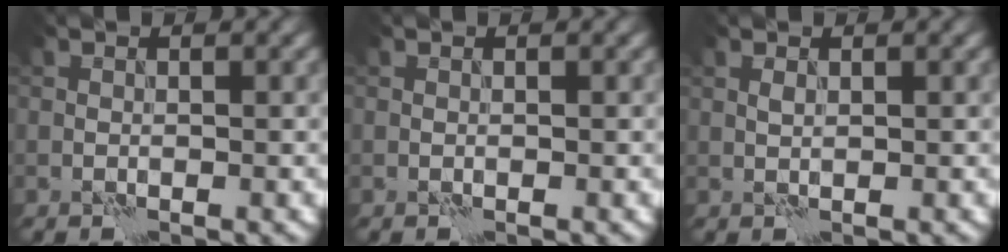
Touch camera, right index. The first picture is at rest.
{"total": 0.0}
{"total": 0.5, "force": [0.3, 0.2, 0.4], "torque": [-0.011, 0.003, 0.005]}